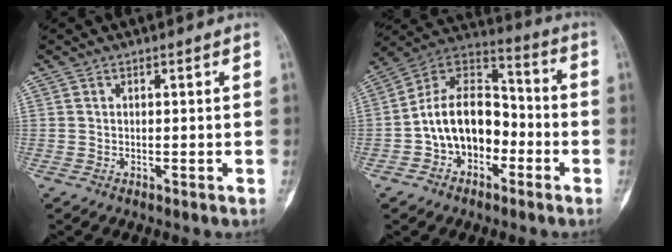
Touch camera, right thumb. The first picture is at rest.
{"total": 15.2, "force": [-3.7, 10.5, 10.4], "torque": [-0.146, 0.059, -0.073]}